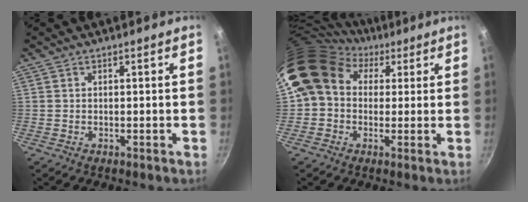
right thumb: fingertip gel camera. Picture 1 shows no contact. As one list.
[{"total": 14.3, "force": [3.3, 11.7, 7.5], "torque": [-0.112, 0.031, 0.039]}]